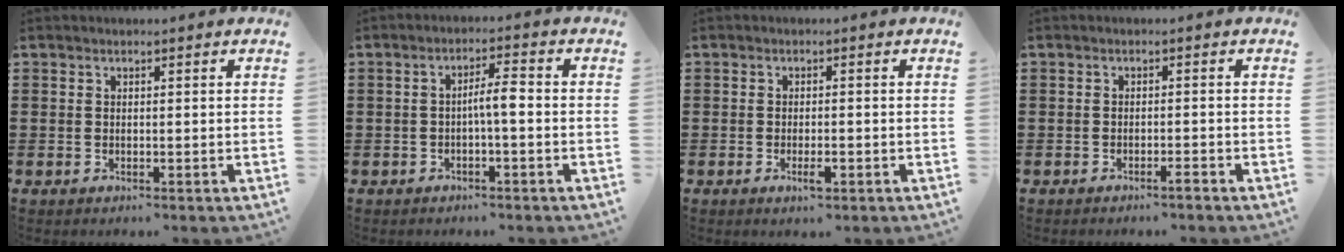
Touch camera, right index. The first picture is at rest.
{"total": 3.5, "force": [-0.8, 0.4, 3.4], "torque": [-0.062, 0.004, -0.017]}
{"total": 2.1, "force": [-1.0, 0.5, 1.7], "torque": [-0.031, -0.002, -0.018]}
{"total": 1.3, "force": [-1.1, 0.0, 0.7], "torque": [-0.014, -0.003, -0.021]}